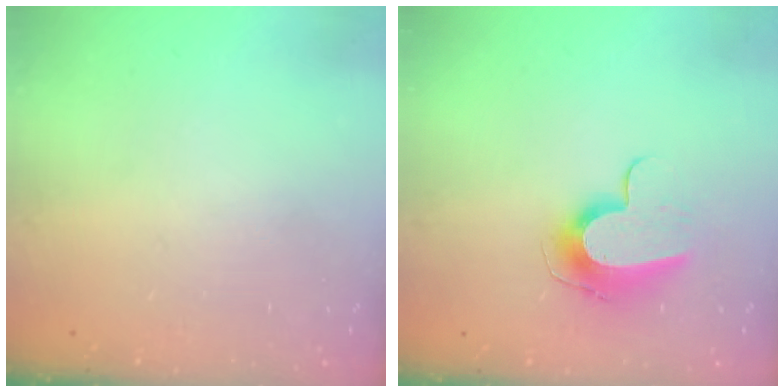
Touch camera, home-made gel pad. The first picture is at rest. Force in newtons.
{"total": 9.7, "press": 9.7, "slide": 0.5}